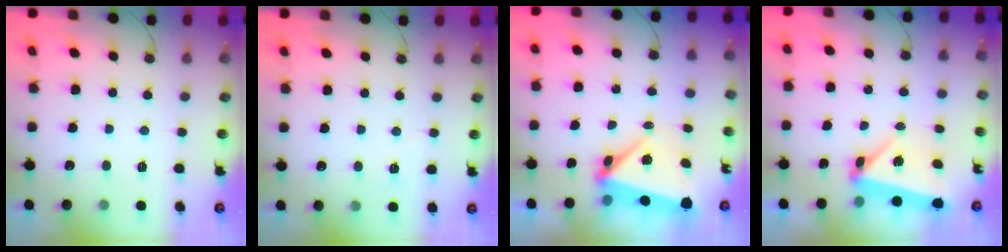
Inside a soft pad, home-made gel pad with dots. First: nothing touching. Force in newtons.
{"total": 2.9, "press": 2.8, "slide": 0.7}
{"total": 5.7, "press": 5.5, "slide": 1.7}
{"total": 5.6, "press": 5.5, "slide": 0.8}